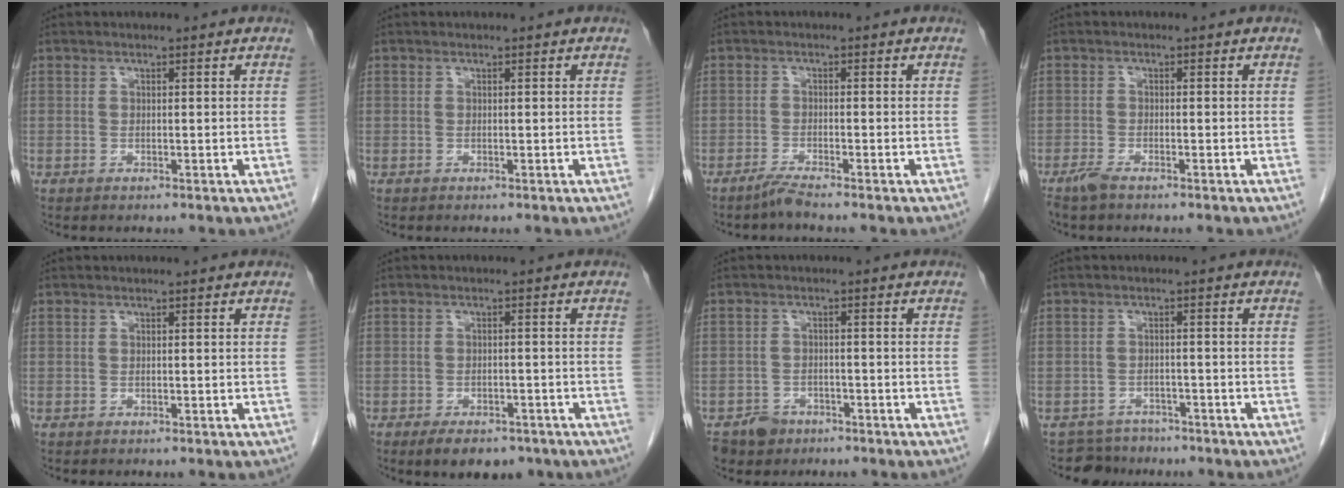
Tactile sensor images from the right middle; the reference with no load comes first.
{"total": 0.0}
{"total": 2.0, "force": [-1.8, -0.4, 0.9], "torque": [-0.023, -0.005, -0.038]}
{"total": 1.9, "force": [-1.5, 0.3, 1.1], "torque": [-0.029, -0.004, -0.030]}
{"total": 0.0}
{"total": 7.2, "force": [-5.3, 3.4, 3.5], "torque": [-0.046, 0.000, -0.072]}
{"total": 3.8, "force": [-2.6, 2.7, 0.7], "torque": [-0.011, 0.004, -0.040]}
{"total": 3.8, "force": [-3.2, 1.9, -0.9], "torque": [0.014, 0.003, -0.054]}